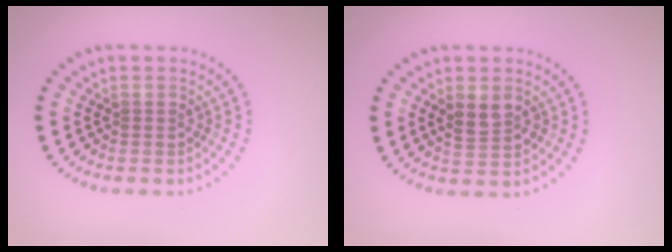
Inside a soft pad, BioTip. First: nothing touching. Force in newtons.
{"total": 2.4, "press": 2.3, "slide": 0.4}